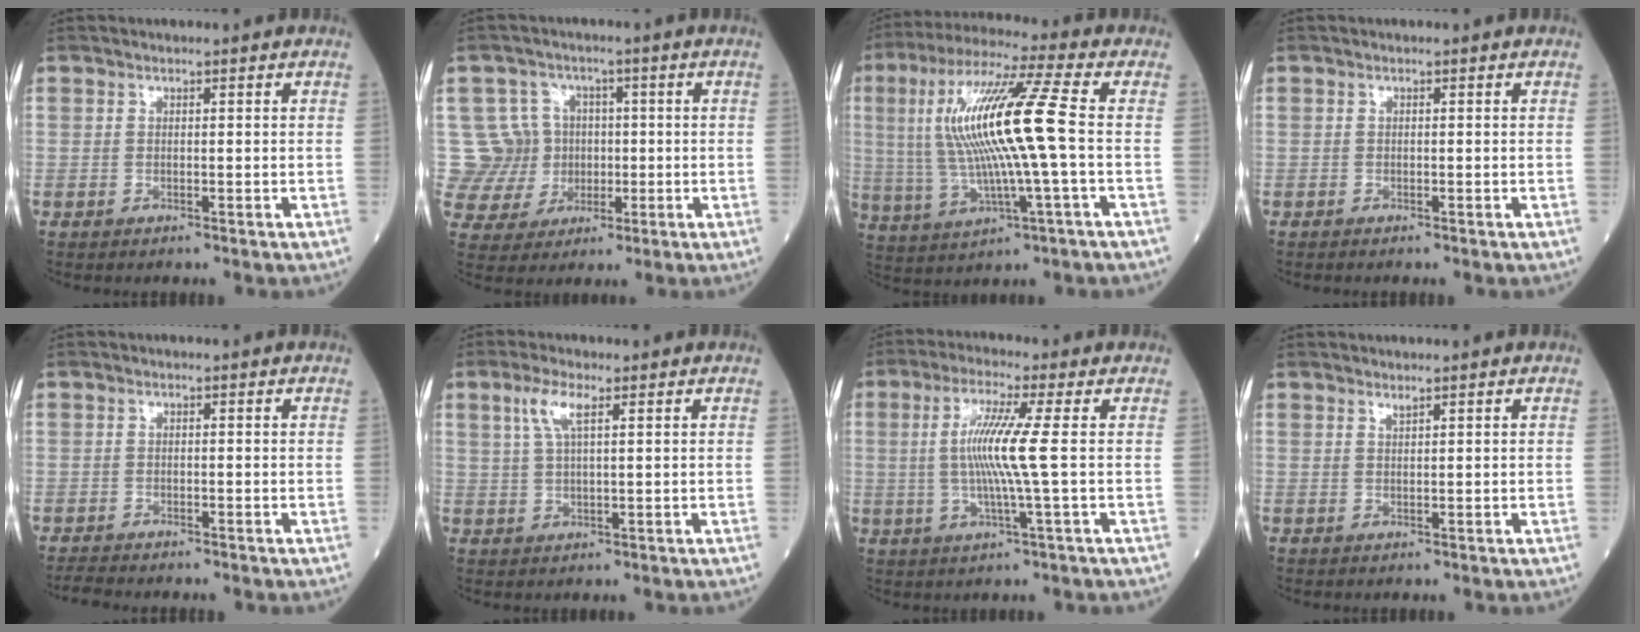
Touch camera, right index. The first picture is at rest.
{"total": 8.9, "force": [0.6, 8.9, 0.6], "torque": [-0.020, 0.030, 0.024]}
{"total": 16.3, "force": [1.1, 0.4, 16.3], "torque": [-0.335, 0.018, 0.019]}
{"total": 0.0}
{"total": 2.2, "force": [-2.2, 0.0, 0.5], "torque": [-0.013, -0.009, -0.035]}
{"total": 4.2, "force": [2.0, 0.7, 3.6], "torque": [-0.086, 0.010, 0.045]}
{"total": 8.1, "force": [0.5, -1.2, 8.0], "torque": [-0.165, -0.002, 0.011]}
{"total": 0.6, "force": [0.5, -0.1, 0.2], "torque": [-0.013, -0.006, 0.016]}